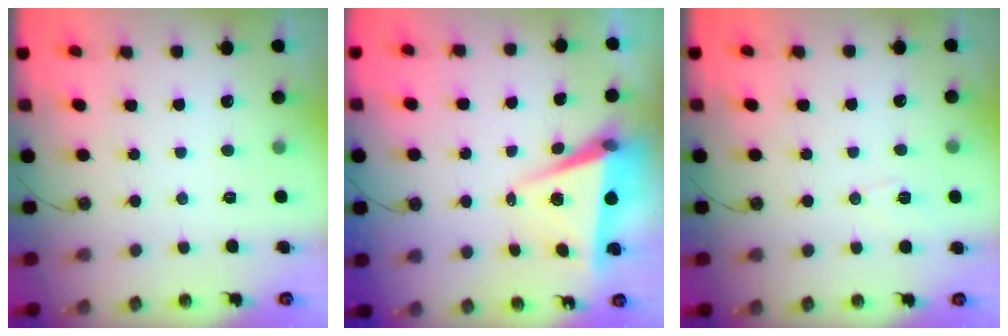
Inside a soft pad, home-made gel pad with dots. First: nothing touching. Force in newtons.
{"total": 6.1, "press": 4.4, "slide": 4.2}
{"total": 4.9, "press": 4.2, "slide": 2.4}